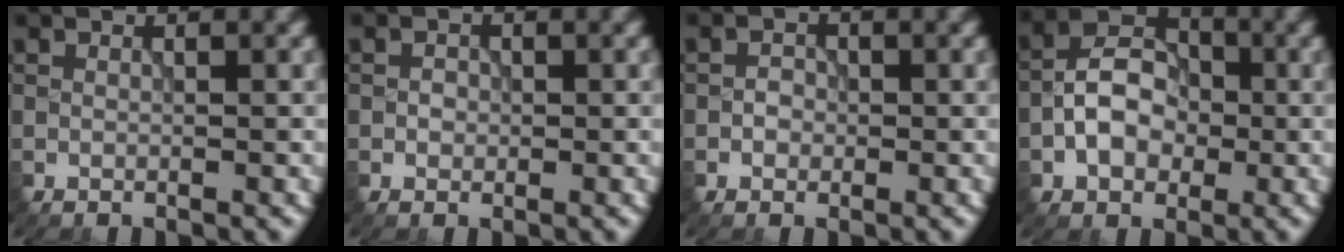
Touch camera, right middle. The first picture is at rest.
{"total": 0.9, "force": [-0.1, 0.8, 0.3], "torque": [-0.003, -0.001, -0.005]}
{"total": 1.1, "force": [-0.3, 1.0, 0.5], "torque": [-0.005, 0.000, -0.009]}
{"total": 5.3, "force": [-1.2, 3.8, 3.5], "torque": [-0.058, 0.010, -0.026]}